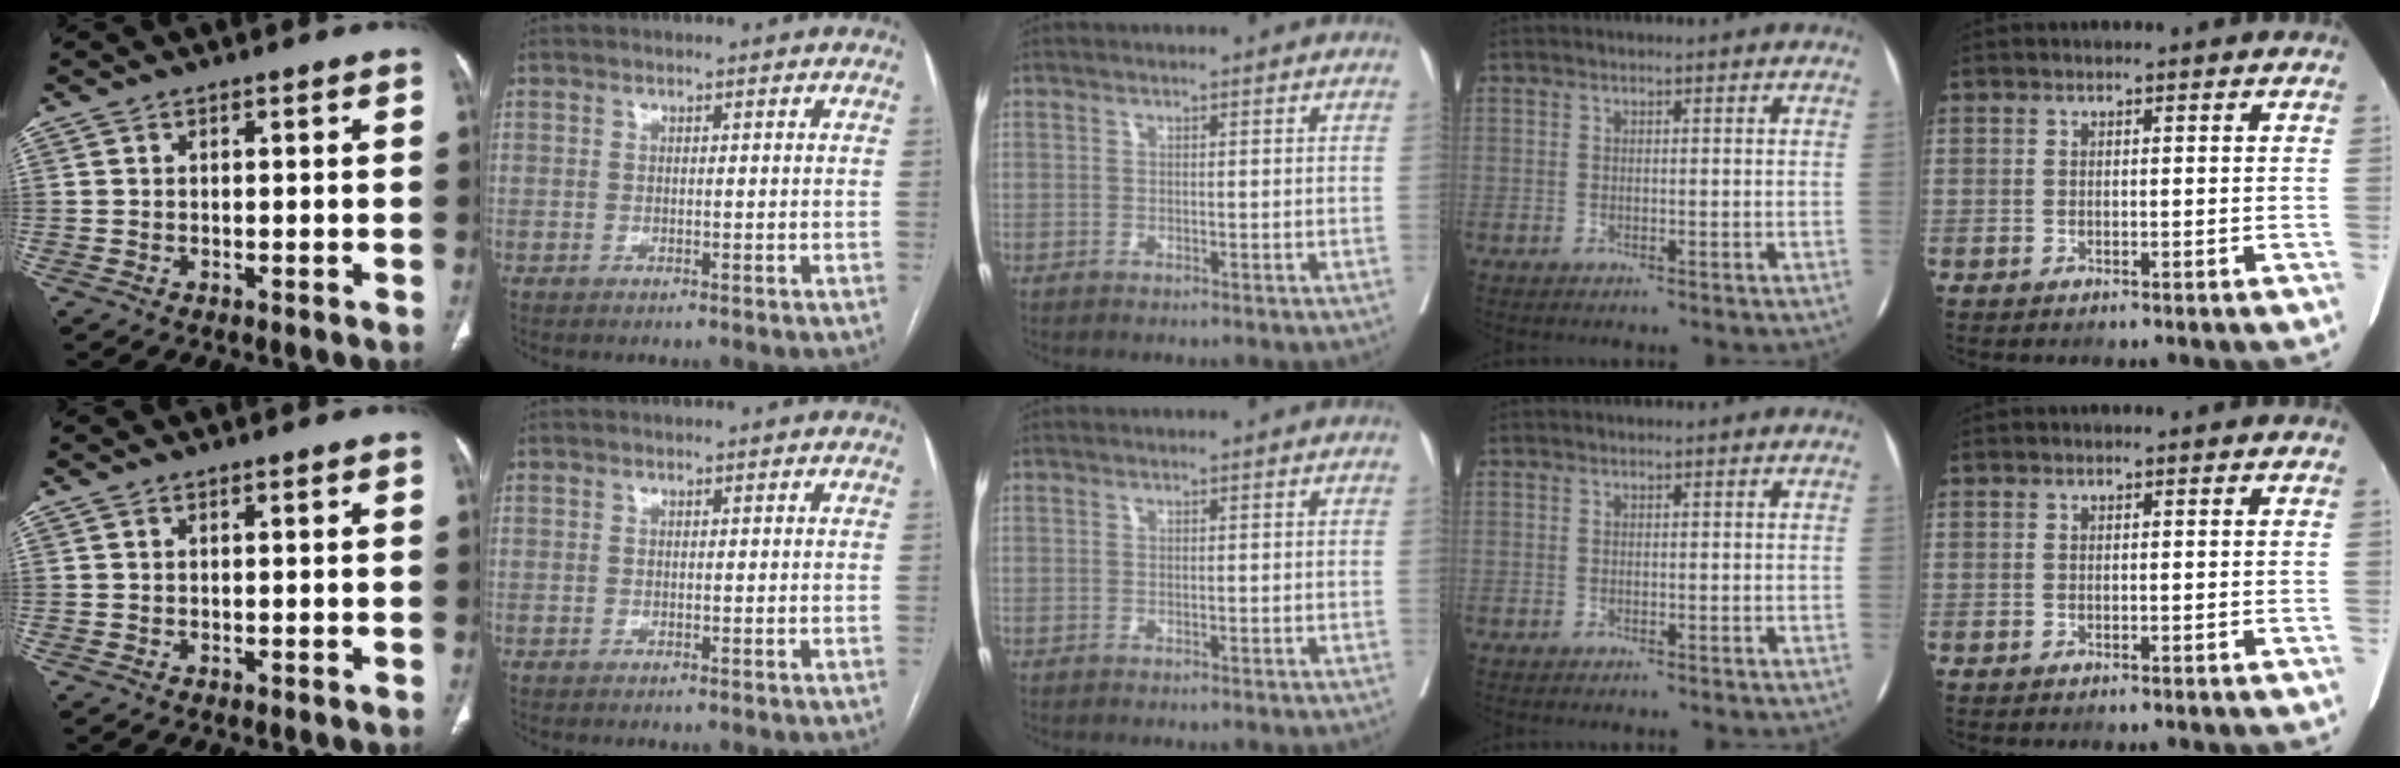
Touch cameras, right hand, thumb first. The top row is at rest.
{}